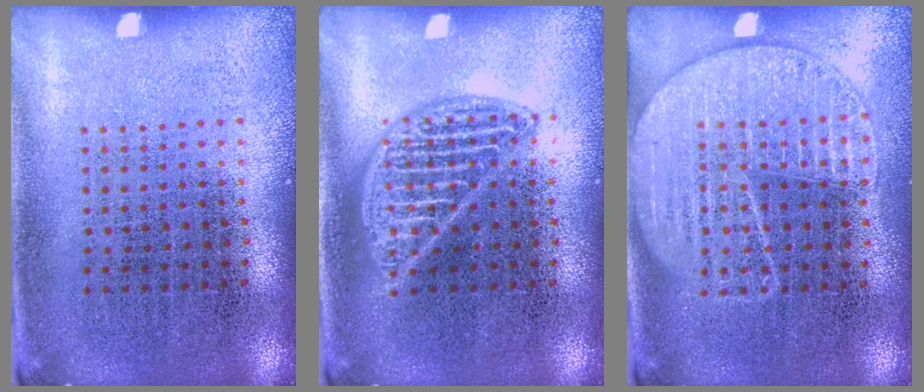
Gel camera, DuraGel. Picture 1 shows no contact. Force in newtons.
{"total": 2.2, "press": 2.2, "slide": 0.2}
{"total": 1.8, "press": 1.6, "slide": 0.8}